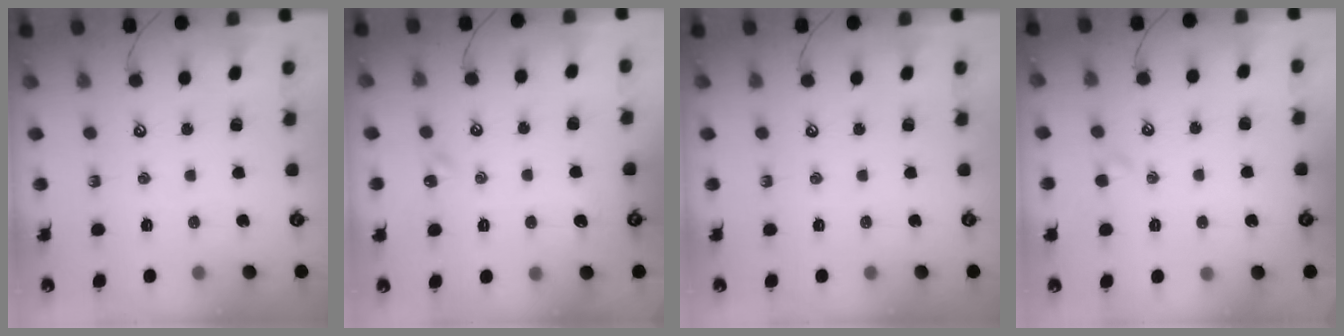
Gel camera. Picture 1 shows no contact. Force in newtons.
{"total": 1.1, "press": 1.0, "slide": 0.4}
{"total": 0.0}
{"total": 0.6, "press": 0.4, "slide": 0.5}